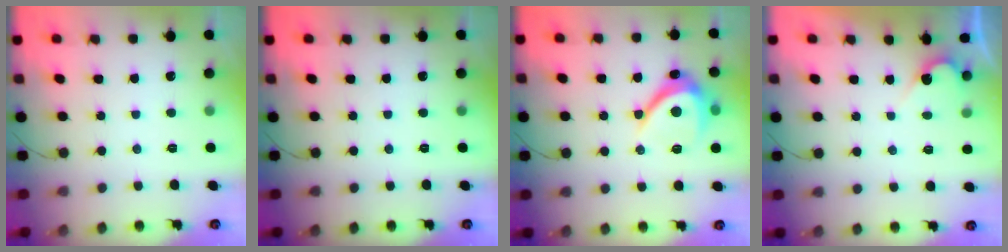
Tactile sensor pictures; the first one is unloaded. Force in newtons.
{"total": 0.0}
{"total": 10.2, "press": 10.2, "slide": 0.8}
{"total": 2.7, "press": 2.7, "slide": 0.2}